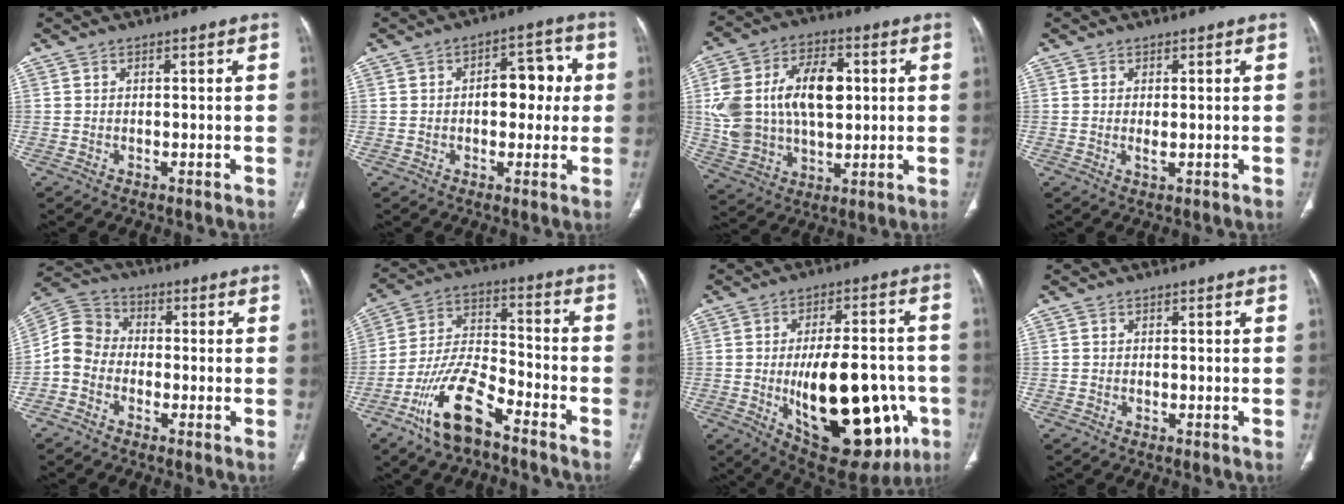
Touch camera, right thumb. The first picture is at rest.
{"total": 8.4, "force": [0.5, 5.1, 6.6], "torque": [-0.051, 0.025, 0.004]}
{"total": 20.1, "force": [2.8, 12.5, 15.4], "torque": [-0.274, 0.010, 0.059]}
{"total": 1.3, "force": [0.0, 0.4, 1.2], "torque": [-0.023, -0.006, 0.001]}
{"total": 7.1, "force": [-2.2, 5.9, 3.3], "torque": [-0.056, 0.030, -0.058]}
{"total": 13.8, "force": [-8.8, 5.0, 9.4], "torque": [-0.179, 0.060, -0.172]}
{"total": 26.6, "force": [-6.1, 12.2, 22.8], "torque": [-0.298, 0.007, -0.061]}
{"total": 0.0}